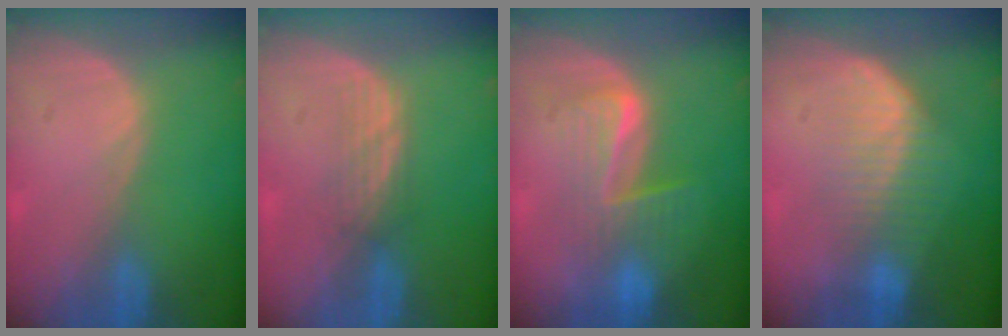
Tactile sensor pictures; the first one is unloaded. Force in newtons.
{"total": 2.7, "press": 2.5, "slide": 0.9}
{"total": 6.3, "press": 6.1, "slide": 1.5}
{"total": 6.8, "press": 6.4, "slide": 2.3}